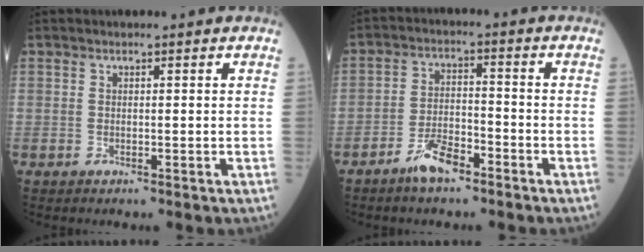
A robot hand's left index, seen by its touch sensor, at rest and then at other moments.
{"total": 5.6, "force": [-4.1, 1.7, 3.4], "torque": [-0.072, 0.001, -0.078]}